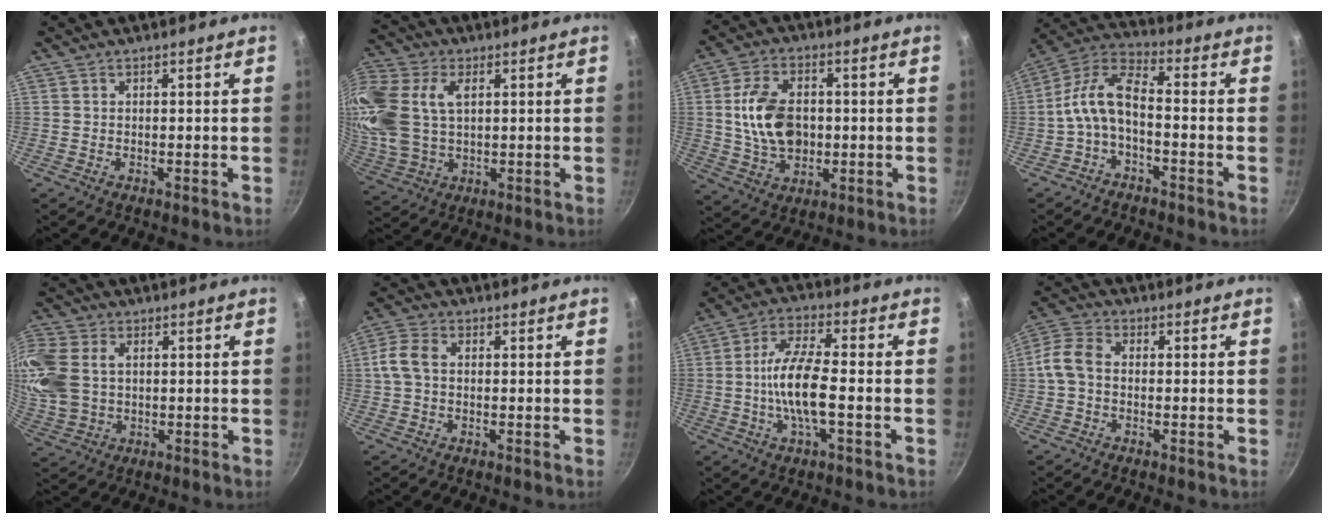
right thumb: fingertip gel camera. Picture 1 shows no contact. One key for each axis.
{"total": 21.2, "fx": 4.4, "fy": 13.8, "fz": 15.5, "tx": -0.395, "ty": 0.022, "tz": 0.089}
{"total": 12.6, "fx": 0.5, "fy": 8.4, "fz": 9.3, "tx": -0.157, "ty": 0.003, "tz": 0.016}
{"total": 9.5, "fx": -2.2, "fy": 4.6, "fz": 7.9, "tx": -0.158, "ty": 0.051, "tz": -0.055}
{"total": 17.7, "fx": 2.6, "fy": 12.9, "fz": 11.8, "tx": -0.317, "ty": 0.015, "tz": 0.059}
{"total": 5.2, "fx": 0.2, "fy": 3.5, "fz": 3.8, "tx": -0.088, "ty": 0.015, "tz": 0.000}
{"total": 11.1, "fx": -1.7, "fy": 3.7, "fz": 10.3, "tx": -0.211, "ty": 0.020, "tz": -0.035}
{"total": 6.3, "fx": -0.4, "fy": 4.3, "fz": 4.5, "tx": -0.092, "ty": 0.018, "tz": -0.019}